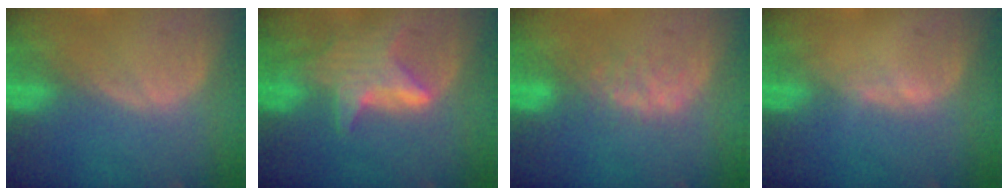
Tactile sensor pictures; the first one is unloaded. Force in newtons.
{"total": 6.1, "press": 6.1, "slide": 0.1}
{"total": 3.2, "press": 3.2, "slide": 0.5}
{"total": 0.6, "press": 0.5, "slide": 0.3}